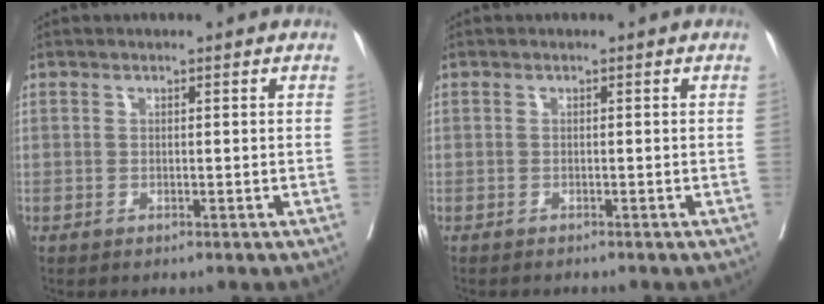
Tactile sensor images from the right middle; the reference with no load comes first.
{"total": 1.6, "force": [-1.5, 0.2, 0.5], "torque": [-0.009, -0.003, -0.019]}